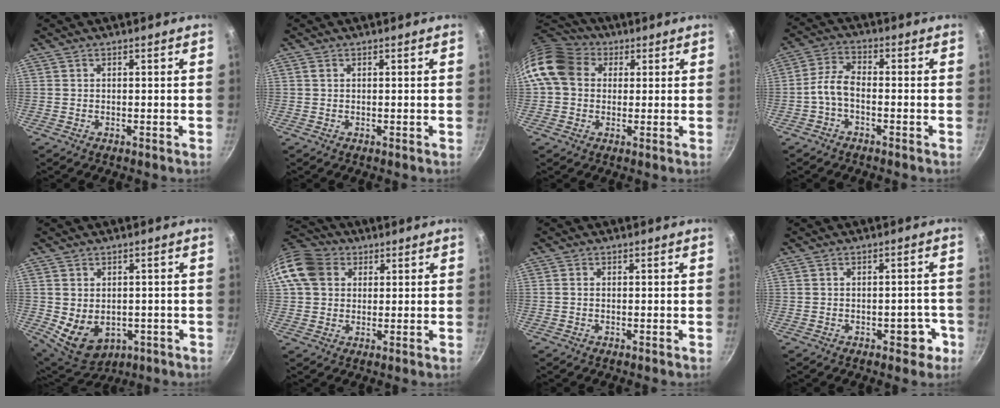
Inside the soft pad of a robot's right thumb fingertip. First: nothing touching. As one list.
[{"total": 0.5, "force": [0.3, 0.3, 0.3], "torque": [-0.005, 0.001, 0.005]}, {"total": 13.2, "force": [2.9, 10.8, 7.1], "torque": [-0.122, 0.026, 0.038]}, {"total": 4.8, "force": [-2.0, 2.3, 3.7], "torque": [-0.081, 0.028, -0.046]}, {"total": 9.3, "force": [-1.4, 7.0, 5.9], "torque": [-0.075, -0.011, 0.006]}, {"total": 11.3, "force": [3.3, 9.2, 5.8], "torque": [-0.096, 0.015, 0.046]}, {"total": 0.8, "force": [0.0, 0.6, 0.5], "torque": [-0.011, 0.003, 0.000]}, {"total": 4.2, "force": [-1.9, 2.5, 2.8], "torque": [-0.003, 0.024, -0.016]}]